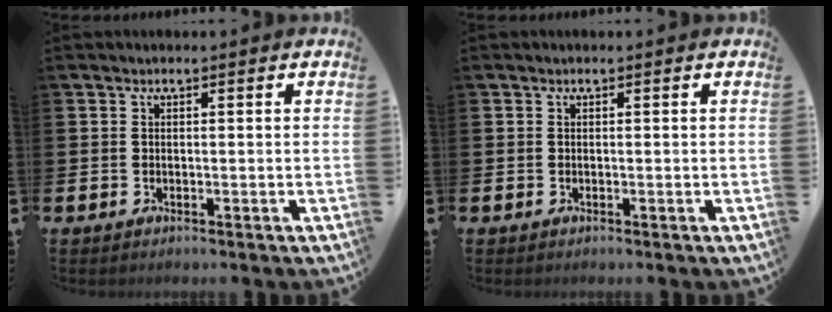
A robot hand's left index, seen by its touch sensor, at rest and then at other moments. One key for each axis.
{"total": 0.0}